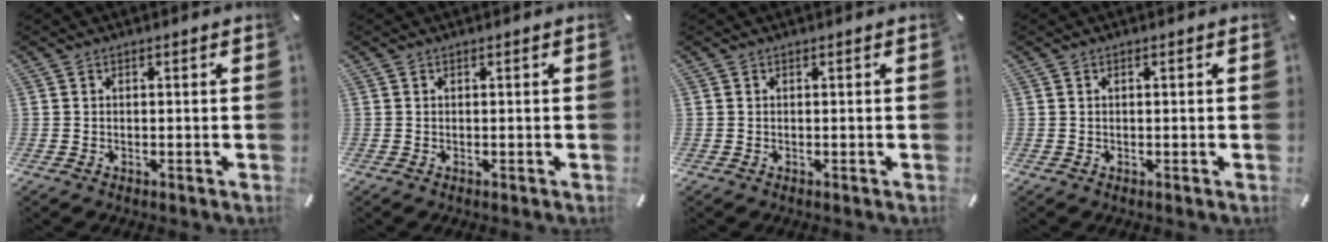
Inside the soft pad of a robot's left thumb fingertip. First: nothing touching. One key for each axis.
{"total": 0.0}
{"total": 0.0}
{"total": 0.5, "fx": 0.1, "fy": 0.0, "fz": 0.5, "tx": -0.010, "ty": 0.000, "tz": 0.001}